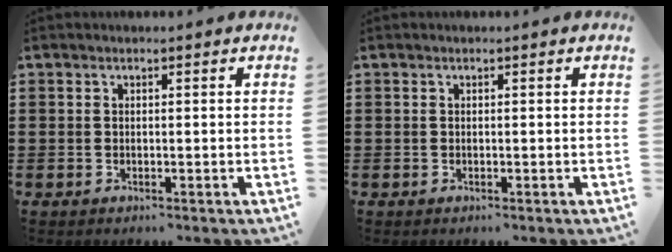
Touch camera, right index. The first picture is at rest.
{"total": 0.0}